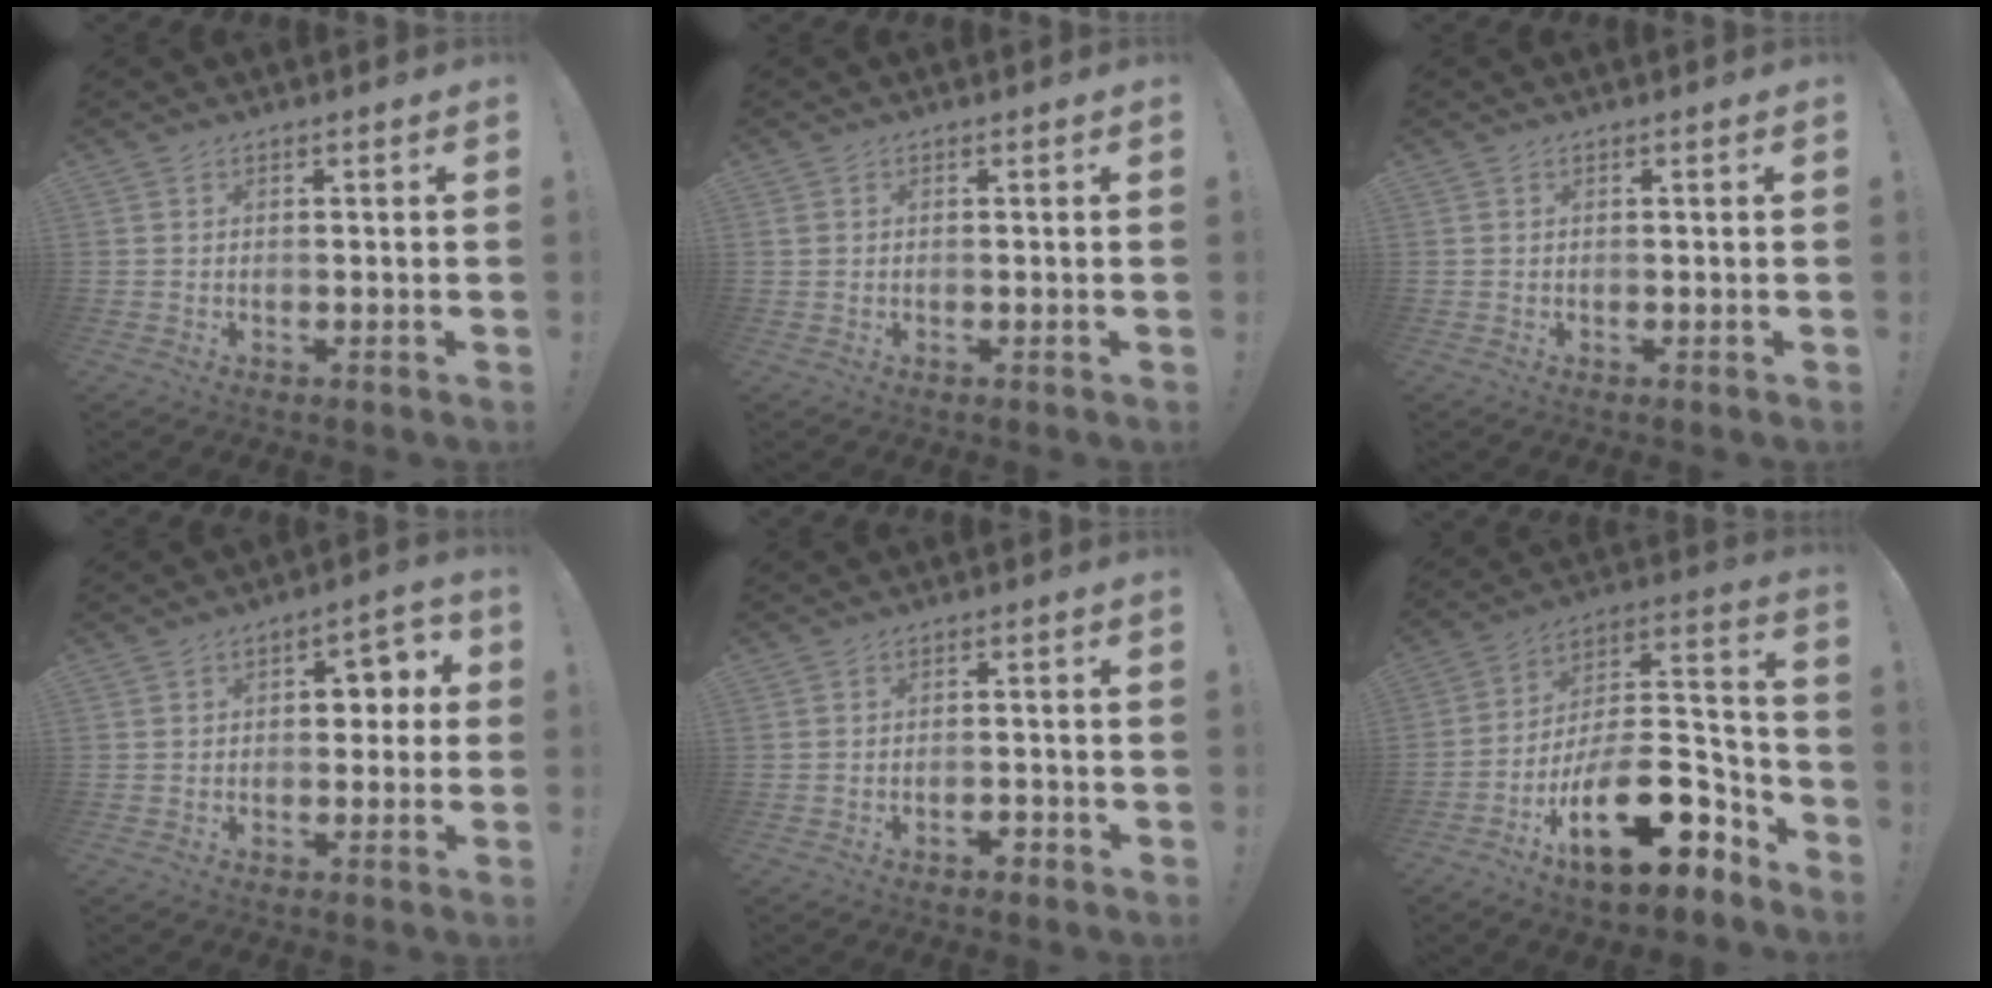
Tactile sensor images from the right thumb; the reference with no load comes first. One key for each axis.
{"total": 0.8, "fx": 0.3, "fy": 0.6, "fz": 0.4, "tx": -0.015, "ty": 0.005, "tz": 0.008}
{"total": 0.0}
{"total": 8.8, "fx": 1.2, "fy": 6.2, "fz": 6.0, "tx": -0.069, "ty": -0.006, "tz": 0.020}
{"total": 2.4, "fx": -1.9, "fy": 0.8, "fz": 1.1, "tx": -0.020, "ty": 0.008, "tz": -0.032}
{"total": 25.5, "fx": -11.3, "fy": 11.8, "fz": 19.6, "tx": -0.303, "ty": 0.064, "tz": -0.171}